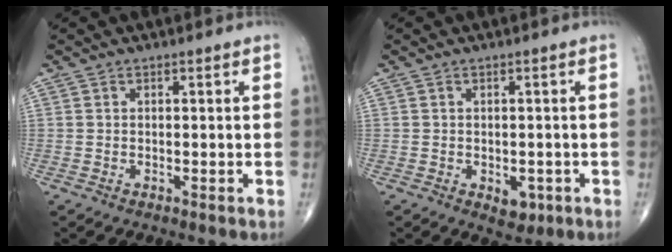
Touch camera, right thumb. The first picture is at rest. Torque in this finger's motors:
{"motor_torque": [3.03, 1.98, 0.05, -0.32, 0.01]}